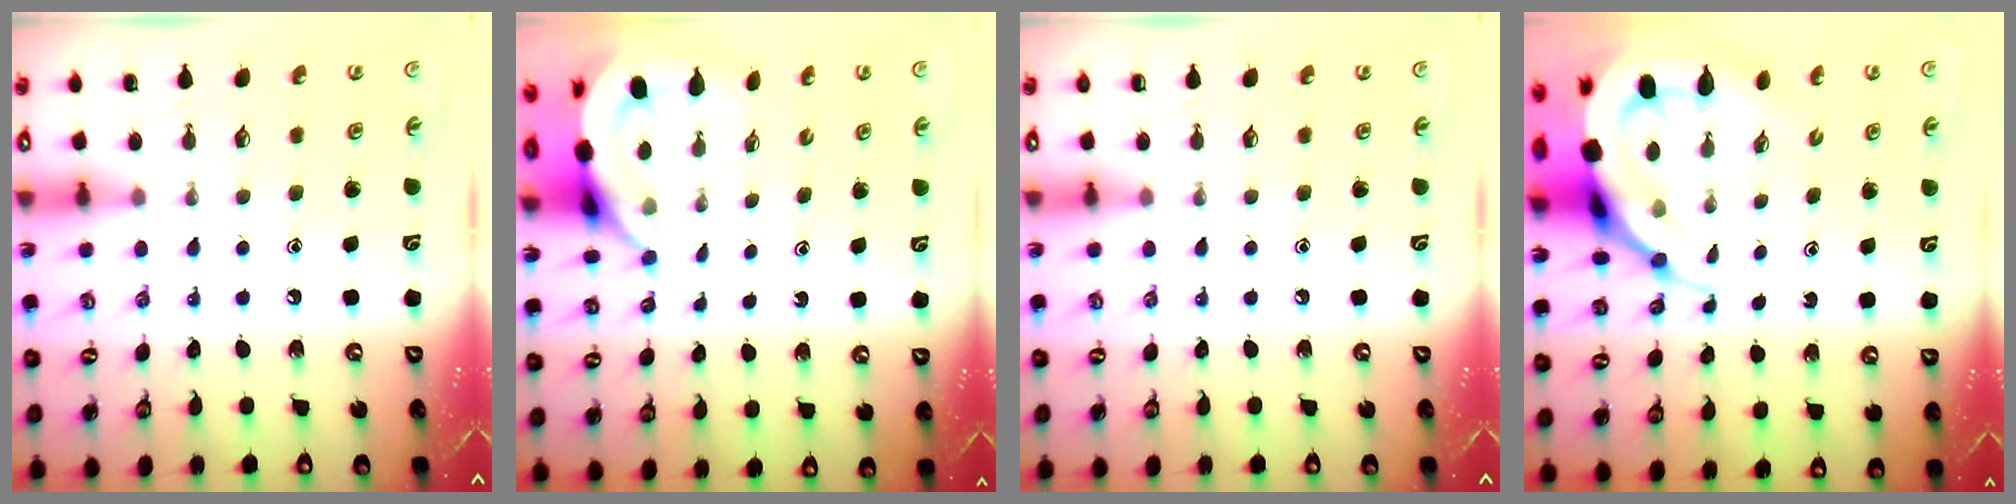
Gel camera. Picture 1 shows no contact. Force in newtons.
{"total": 5.7, "press": 5.7, "slide": 0.4}
{"total": 0.0}
{"total": 11.8, "press": 11.7, "slide": 1.2}